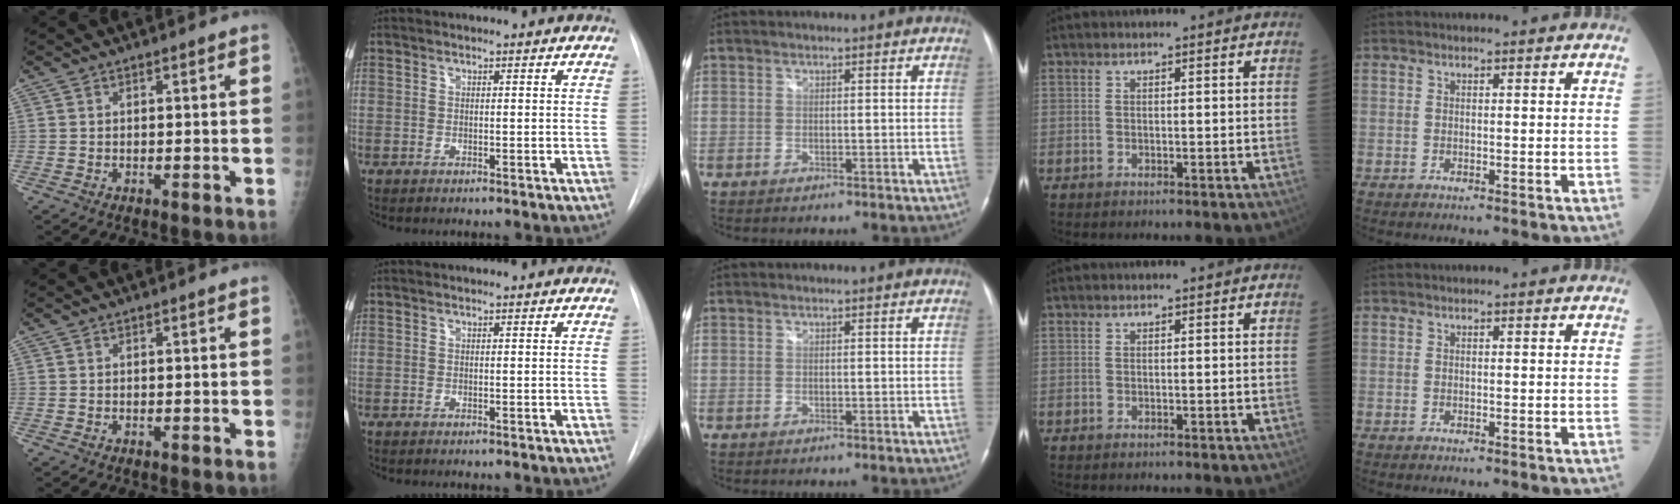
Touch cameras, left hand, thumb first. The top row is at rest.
{}